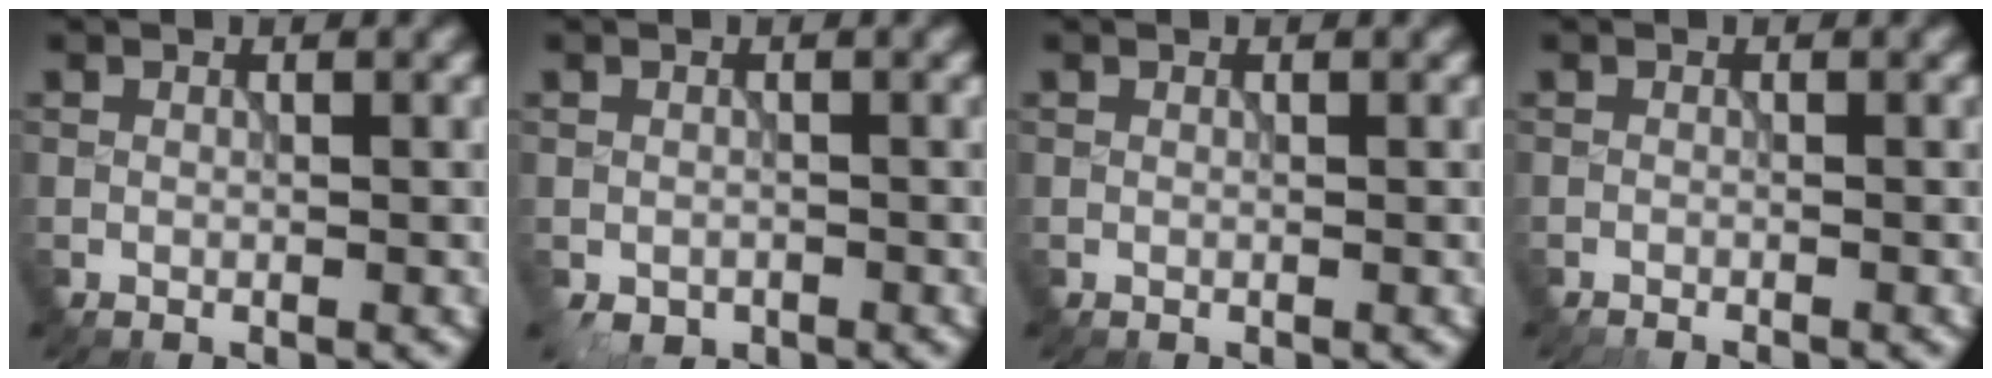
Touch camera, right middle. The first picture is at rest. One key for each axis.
{"total": 1.3, "fx": -0.9, "fy": 0.9, "fz": 0.5, "tx": -0.011, "ty": -0.007, "tz": -0.016}
{"total": 0.0}
{"total": 1.0, "fx": -1.0, "fy": 0.1, "fz": 0.3, "tx": 0.005, "ty": -0.003, "tz": -0.019}